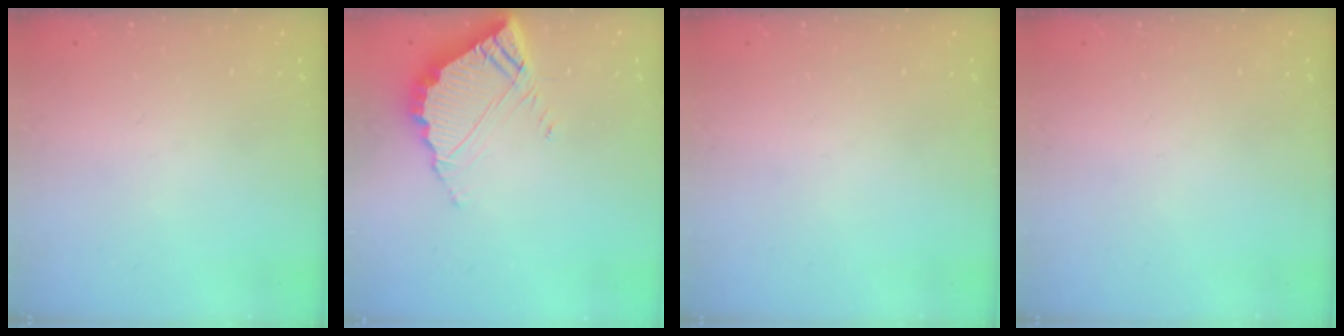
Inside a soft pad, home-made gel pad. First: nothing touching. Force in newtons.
{"total": 8.0, "press": 7.9, "slide": 0.5}
{"total": 0.0}
{"total": 0.0}